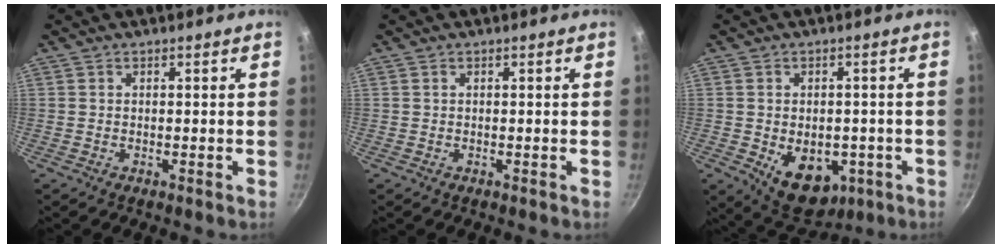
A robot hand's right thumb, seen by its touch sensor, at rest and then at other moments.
{"total": 0.0}
{"total": 11.3, "force": [-3.1, 7.8, 7.6], "torque": [-0.075, -0.002, -0.022]}